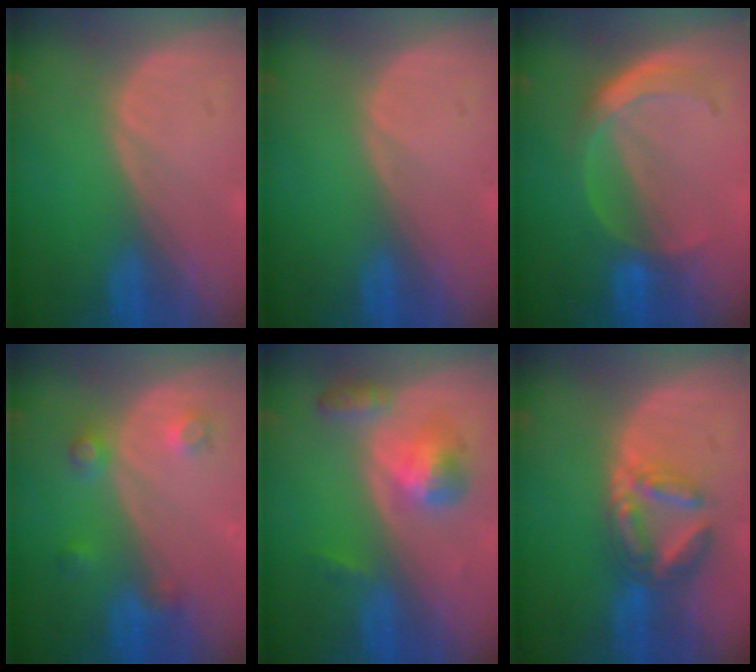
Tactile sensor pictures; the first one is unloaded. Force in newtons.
{"total": 0.0}
{"total": 5.6, "press": 5.1, "slide": 2.3}
{"total": 3.6, "press": 3.4, "slide": 1.3}
{"total": 5.4, "press": 5.0, "slide": 2.2}
{"total": 6.9, "press": 6.1, "slide": 3.4}